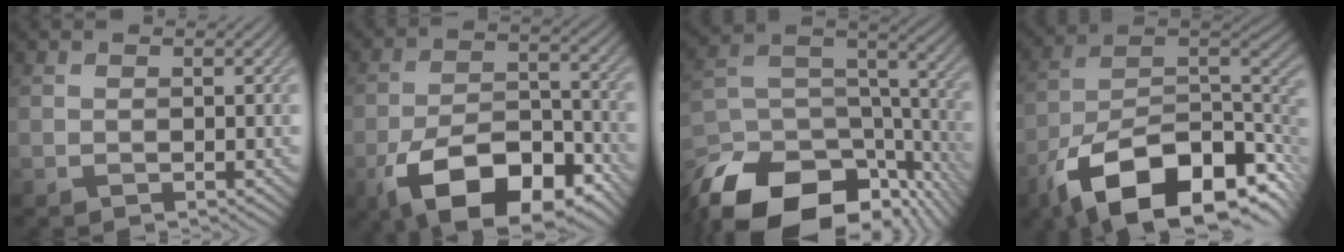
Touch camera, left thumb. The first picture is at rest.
{"total": 14.3, "force": [-8.3, 7.0, 9.3], "torque": [-0.175, -0.019, -0.145]}
{"total": 18.9, "force": [-12.6, 10.2, 9.9], "torque": [-0.215, -0.044, -0.179]}
{"total": 17.2, "force": [-9.1, 8.7, 11.8], "torque": [-0.214, -0.037, -0.146]}